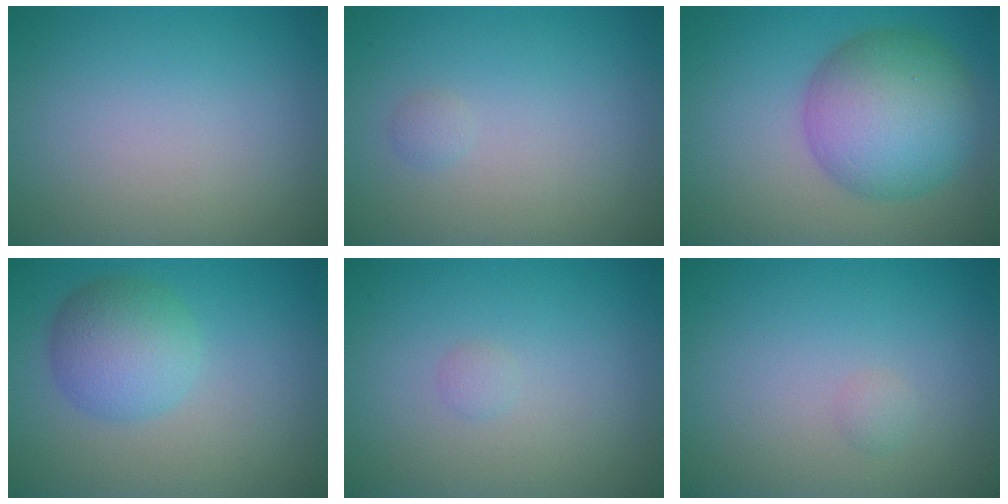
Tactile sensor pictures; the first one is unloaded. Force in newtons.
{"total": 0.6, "press": 0.6, "slide": 0.1}
{"total": 8.7, "press": 8.7, "slide": 0.2}
{"total": 4.5, "press": 4.5, "slide": 0.1}
{"total": 0.5, "press": 0.5, "slide": 0.0}
{"total": 0.6, "press": 0.6, "slide": 0.1}